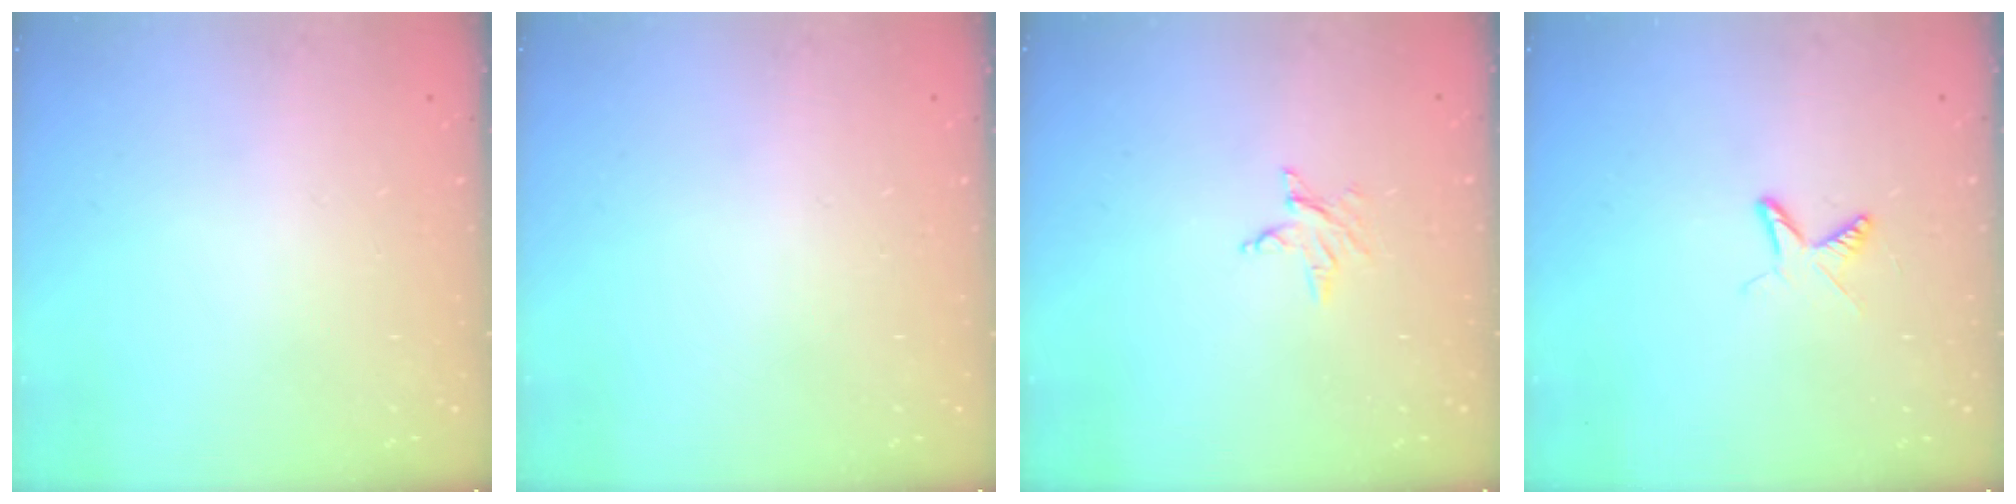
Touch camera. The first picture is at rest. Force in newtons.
{"total": 0.0}
{"total": 2.4, "press": 2.4, "slide": 0.3}
{"total": 5.7, "press": 5.7, "slide": 0.6}